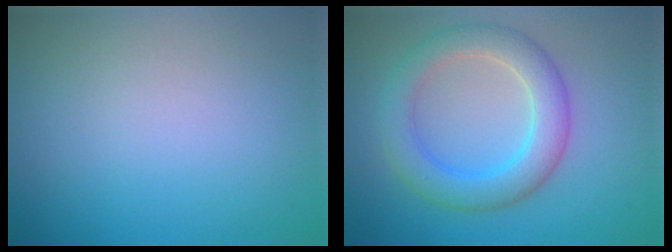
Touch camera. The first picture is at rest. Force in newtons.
{"total": 4.8, "press": 4.8, "slide": 0.3}